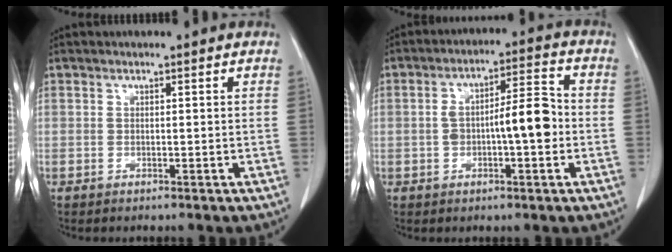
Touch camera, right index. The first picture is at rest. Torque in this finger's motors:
{"motor_torque": [0.33, -0.09, 0.35, 0.05]}